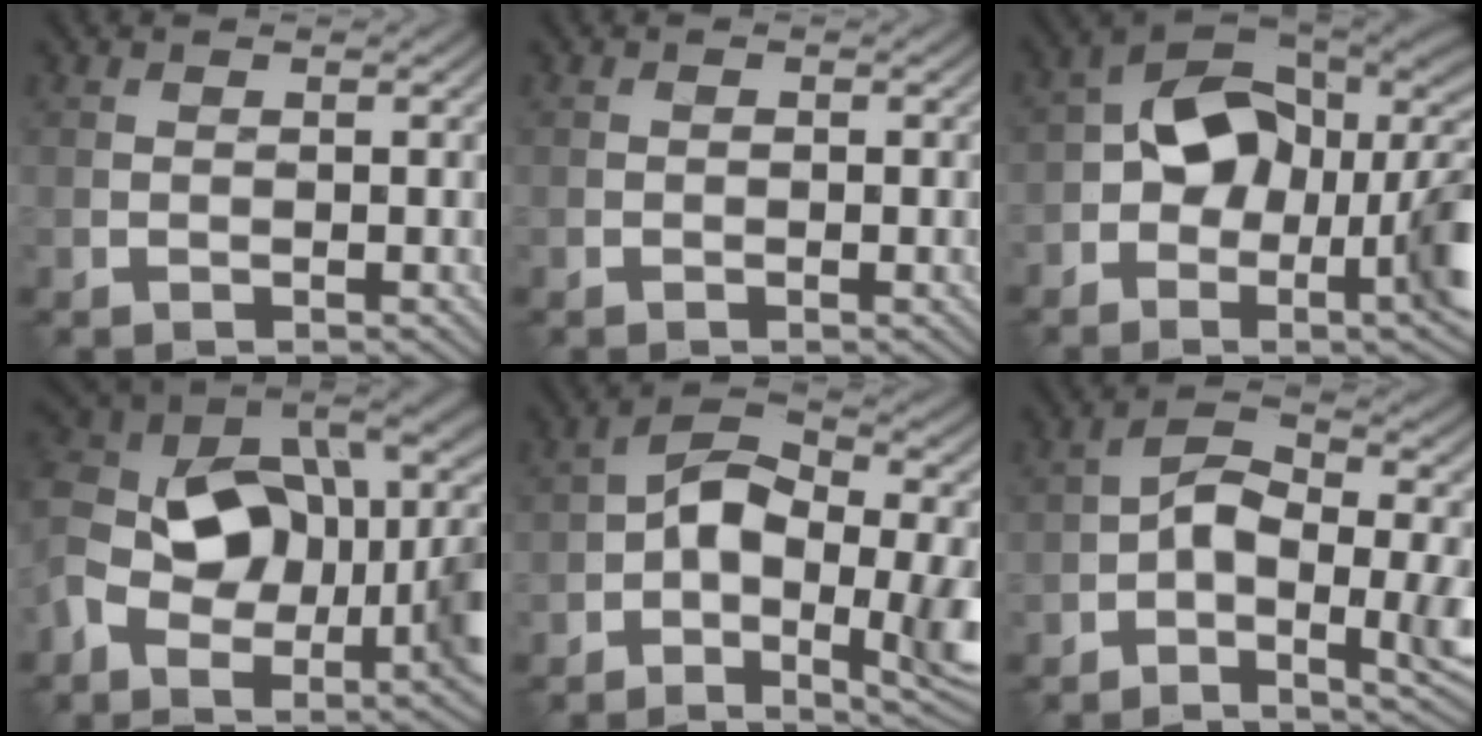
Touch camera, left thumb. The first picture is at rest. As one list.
[{"total": 0.9, "force": [-0.2, 0.4, 0.8], "torque": [-0.011, -0.001, -0.002]}, {"total": 14.4, "force": [-1.0, 8.3, 11.8], "torque": [-0.187, 0.008, -0.026]}, {"total": 15.0, "force": [-3.4, 9.8, 10.9], "torque": [-0.208, -0.020, -0.061]}, {"total": 11.6, "force": [-1.7, 5.8, 9.9], "torque": [-0.169, 0.002, -0.037]}, {"total": 7.7, "force": [-1.8, 3.6, 6.5], "torque": [-0.108, 0.004, -0.038]}]